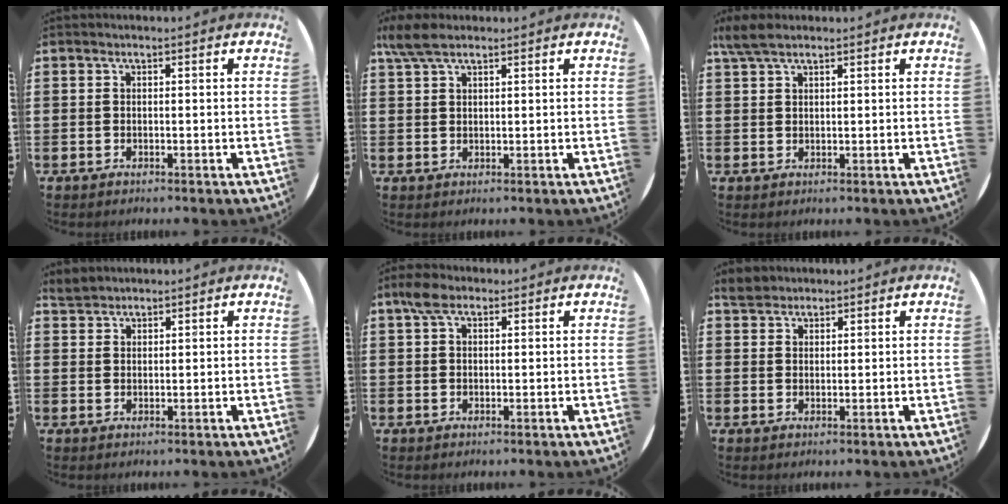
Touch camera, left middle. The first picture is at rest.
{"total": 3.8, "force": [2.7, 1.3, 2.3], "torque": [-0.053, 0.007, 0.051]}
{"total": 3.3, "force": [2.4, 1.1, 1.9], "torque": [-0.043, 0.007, 0.046]}
{"total": 2.1, "force": [2.0, 0.6, 0.1], "torque": [-0.006, 0.005, 0.040]}
{"total": 3.1, "force": [2.1, 1.5, 1.7], "torque": [-0.030, 0.004, 0.036]}
{"total": 2.7, "force": [2.4, 1.1, 0.3], "torque": [-0.003, 0.003, 0.047]}